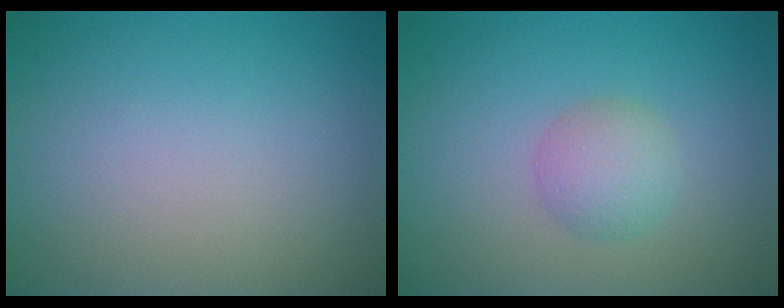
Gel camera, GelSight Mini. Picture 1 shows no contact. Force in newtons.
{"total": 2.4, "press": 2.4, "slide": 0.1}